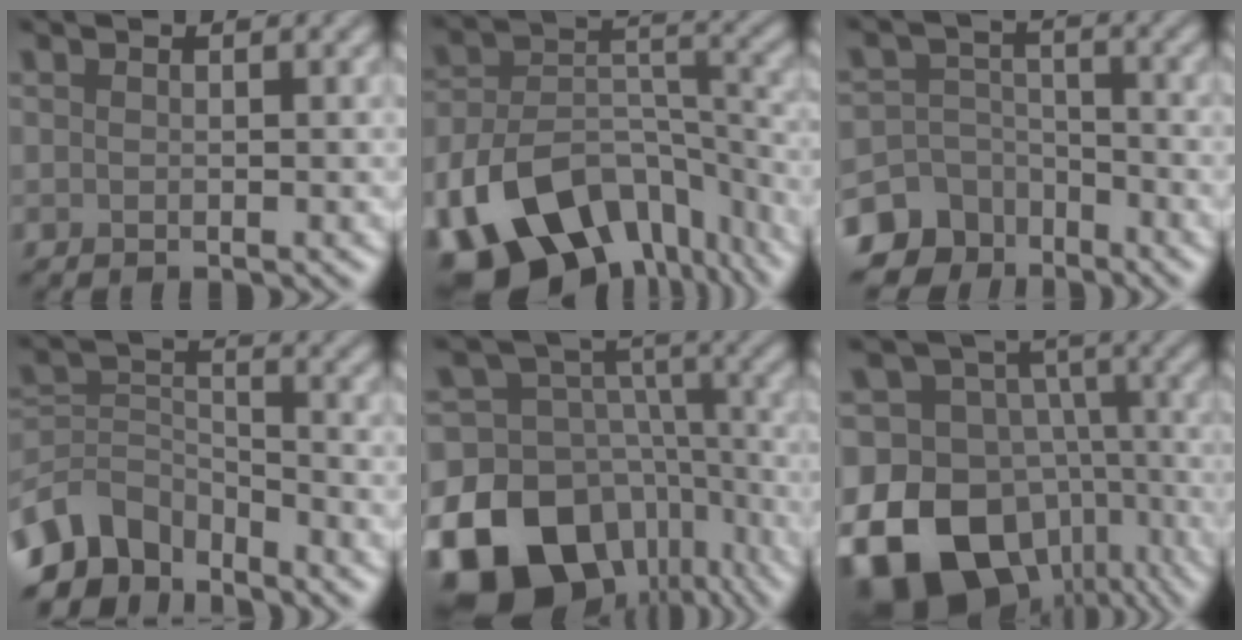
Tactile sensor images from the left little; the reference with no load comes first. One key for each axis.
{"total": 16.1, "fx": -10.5, "fy": 9.7, "fz": 7.4, "tx": -0.181, "ty": -0.022, "tz": -0.149}
{"total": 9.2, "fx": -6.3, "fy": 6.5, "fz": 1.5, "tx": -0.018, "ty": -0.020, "tz": -0.119}
{"total": 6.7, "fx": -5.2, "fy": 3.5, "fz": 2.3, "tx": -0.037, "ty": -0.009, "tz": -0.110}
{"total": 19.0, "fx": -9.8, "fy": 14.3, "fz": 7.9, "tx": -0.184, "ty": -0.030, "tz": -0.146}
{"total": 19.2, "fx": -7.9, "fy": 15.0, "fz": 9.0, "tx": -0.197, "ty": -0.028, "tz": -0.122}